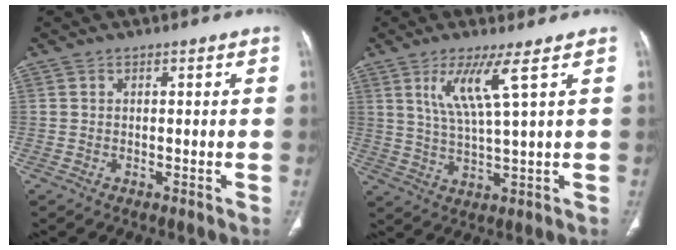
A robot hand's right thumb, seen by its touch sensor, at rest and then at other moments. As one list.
[{"total": 7.9, "force": [3.7, 0.0, 7.0], "torque": [-0.152, -0.026, 0.083]}]